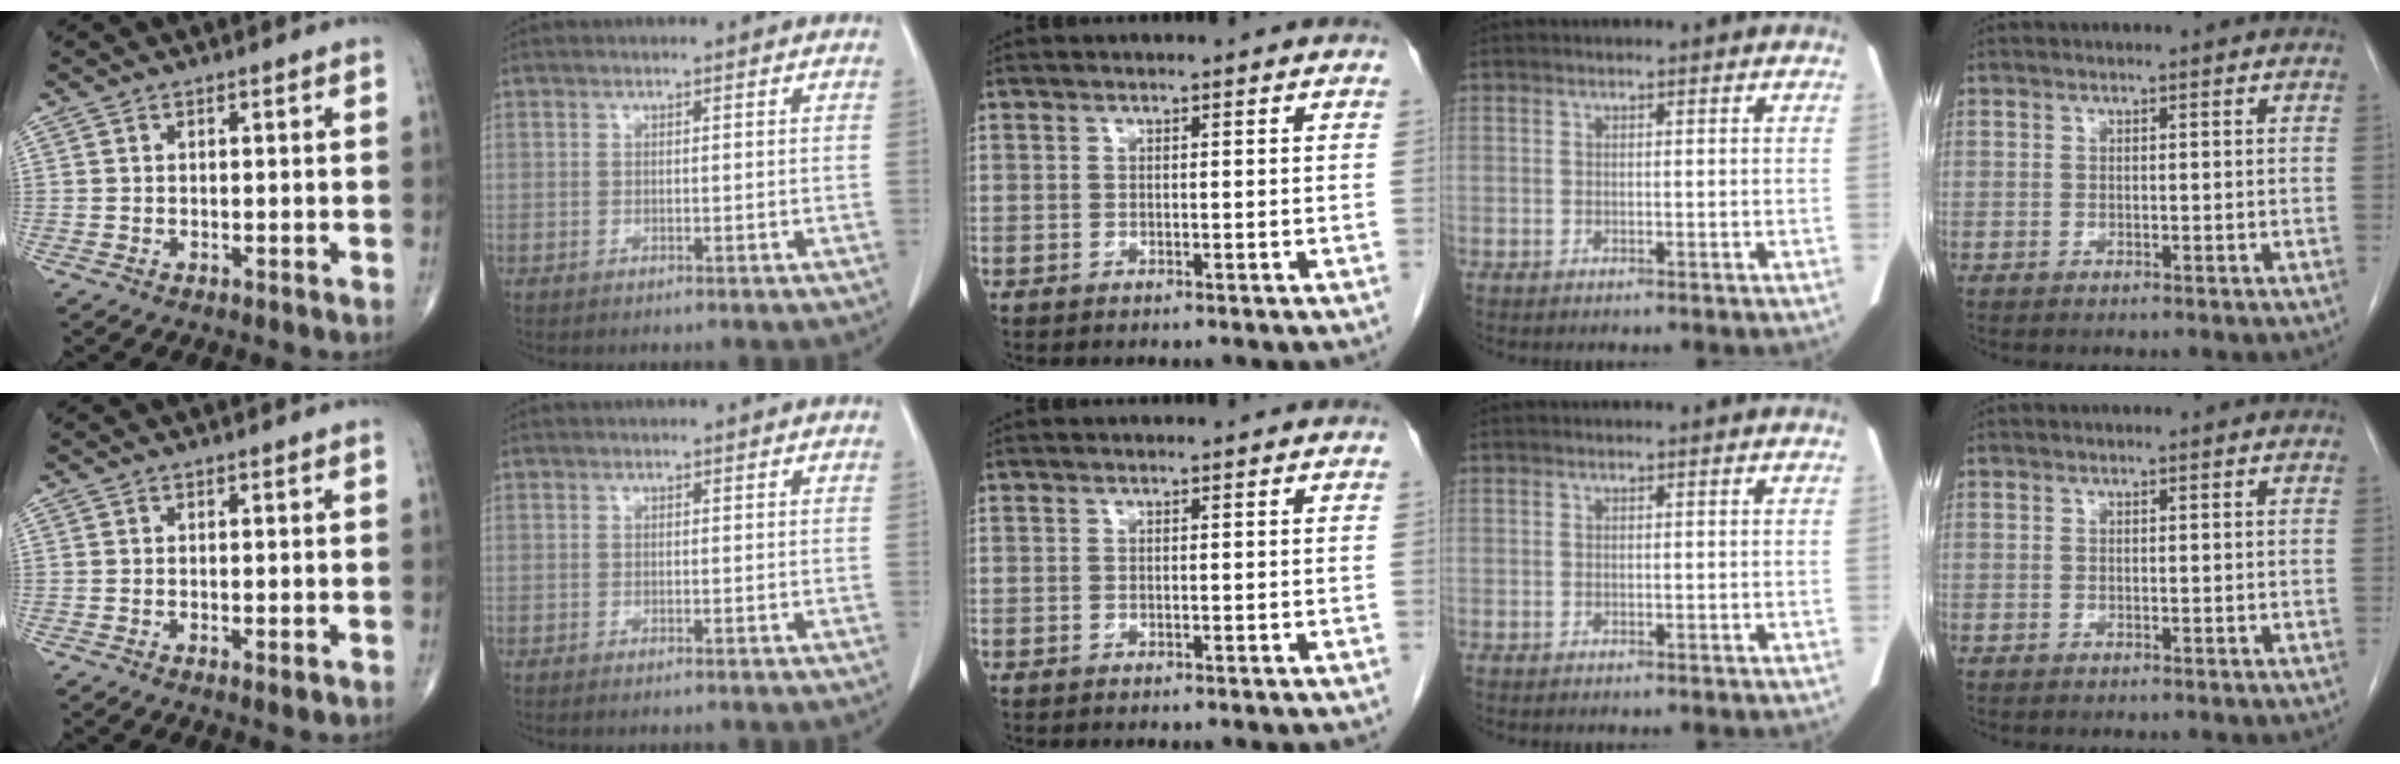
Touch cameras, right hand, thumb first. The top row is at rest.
{"thumb": {"total": 1.4, "force": [-0.5, 0.4, 1.3], "torque": [-0.022, -0.005, -0.006]}, "index": {"total": 0.6, "force": [-0.5, 0.0, 0.2], "torque": [-0.008, -0.001, -0.009]}}